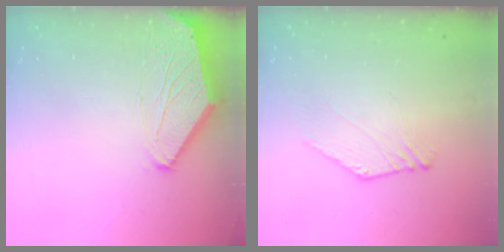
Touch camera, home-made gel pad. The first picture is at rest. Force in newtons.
{"total": 0.0}